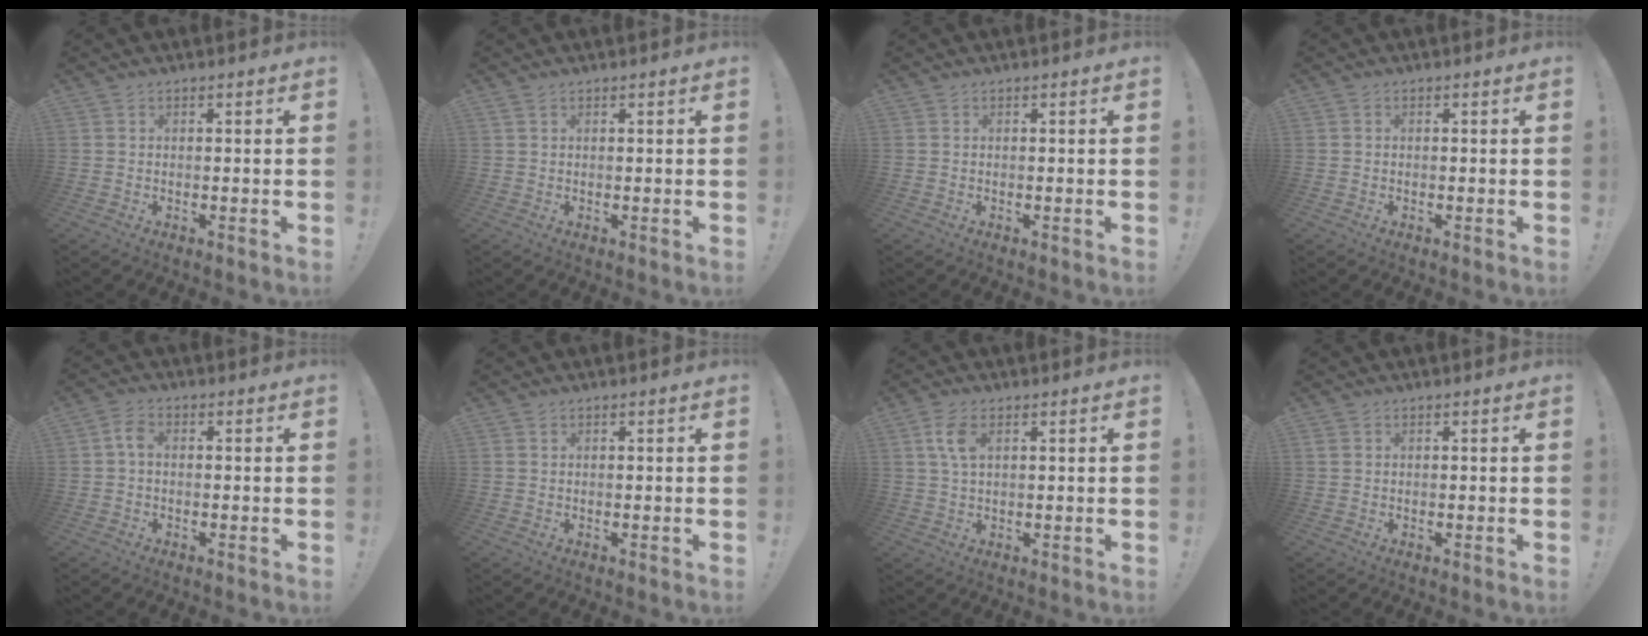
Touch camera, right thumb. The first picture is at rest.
{"total": 1.2, "force": [0.8, 0.5, 0.8], "torque": [-0.022, 0.003, 0.017]}
{"total": 0.0}
{"total": 0.0}
{"total": 3.5, "force": [0.1, 2.2, 2.7], "torque": [-0.056, 0.013, 0.003]}
{"total": 0.6, "force": [0.4, 0.3, 0.2], "torque": [-0.001, -0.001, 0.008]}
{"total": 5.9, "force": [2.0, 3.0, 4.6], "torque": [-0.099, 0.002, 0.036]}
{"total": 1.0, "force": [0.6, 0.7, 0.5], "torque": [-0.014, 0.004, 0.011]}